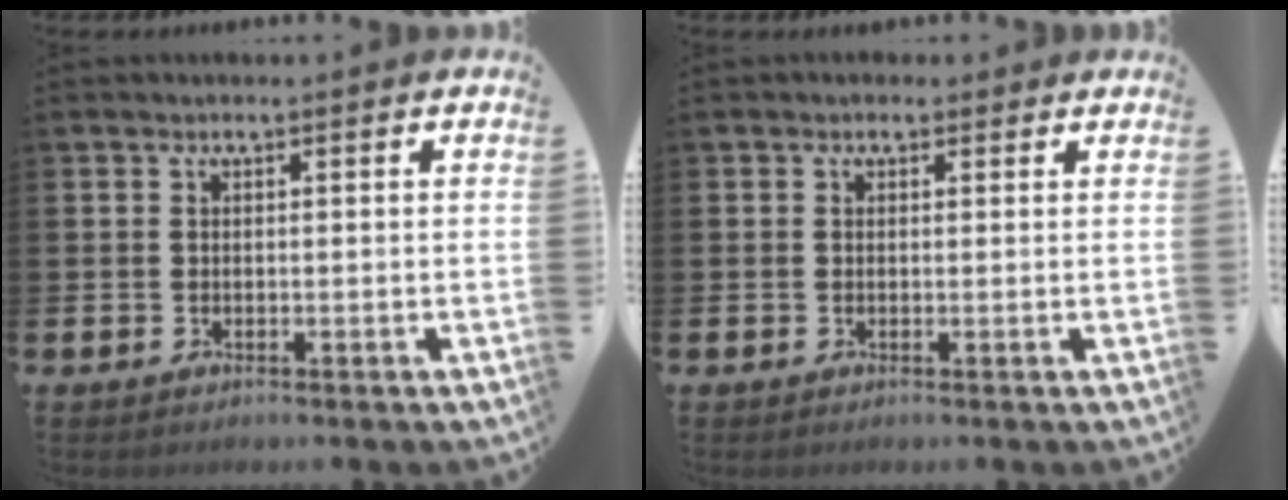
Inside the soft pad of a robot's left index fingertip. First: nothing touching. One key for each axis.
{"total": 0.8, "fx": 0.5, "fy": 0.6, "fz": 0.1, "tx": 0.013, "ty": 0.004, "tz": 0.005}